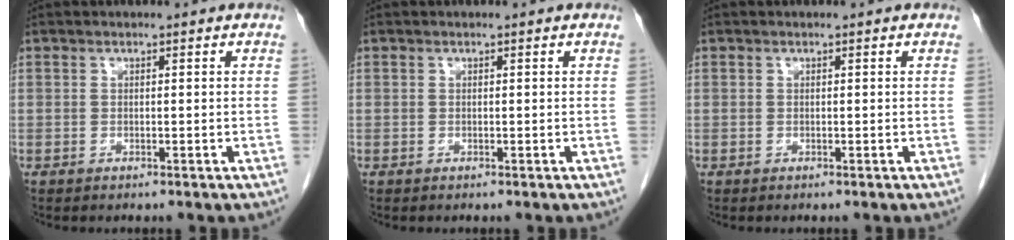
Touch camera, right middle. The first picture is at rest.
{"total": 0.0}
{"total": 0.0}